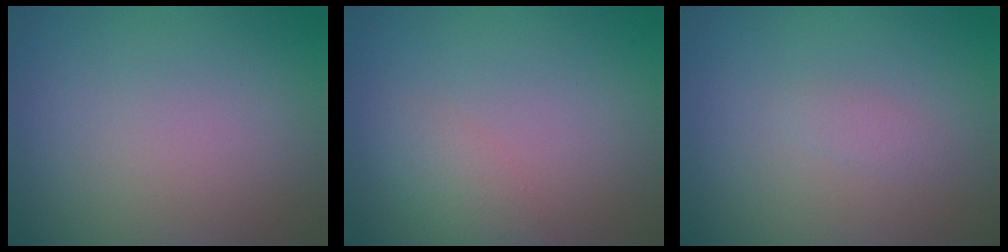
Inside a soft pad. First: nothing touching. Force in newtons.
{"total": 2.1, "press": 2.1, "slide": 0.1}
{"total": 0.8, "press": 0.8, "slide": 0.1}